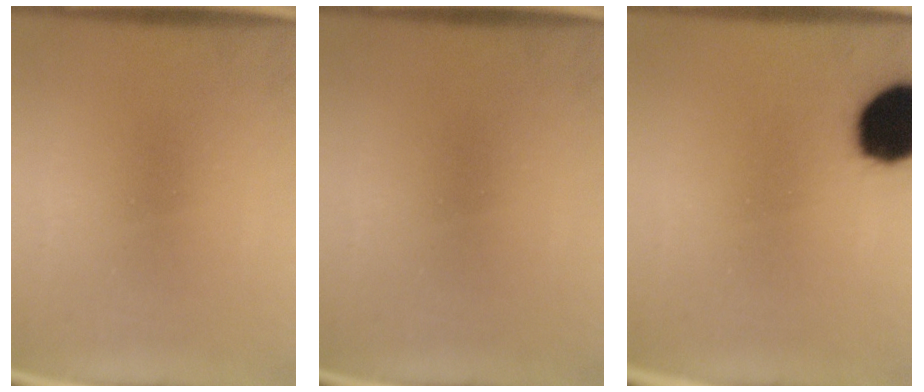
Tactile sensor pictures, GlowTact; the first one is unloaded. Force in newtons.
{"total": 0.0}
{"total": 15.1}